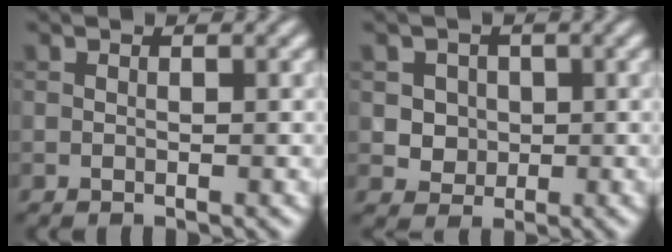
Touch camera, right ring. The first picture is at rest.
{"total": 3.1, "force": [0.7, 2.7, 1.2], "torque": [-0.013, 0.005, 0.016]}